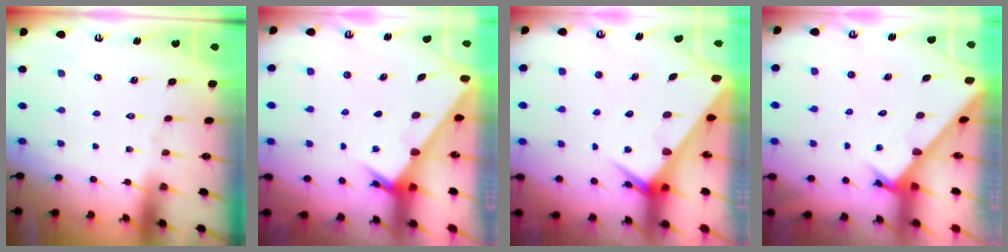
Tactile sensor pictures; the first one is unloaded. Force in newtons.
{"total": 2.6, "press": 2.6, "slide": 0.2}
{"total": 6.1, "press": 6.0, "slide": 0.5}
{"total": 2.5, "press": 2.5, "slide": 0.3}